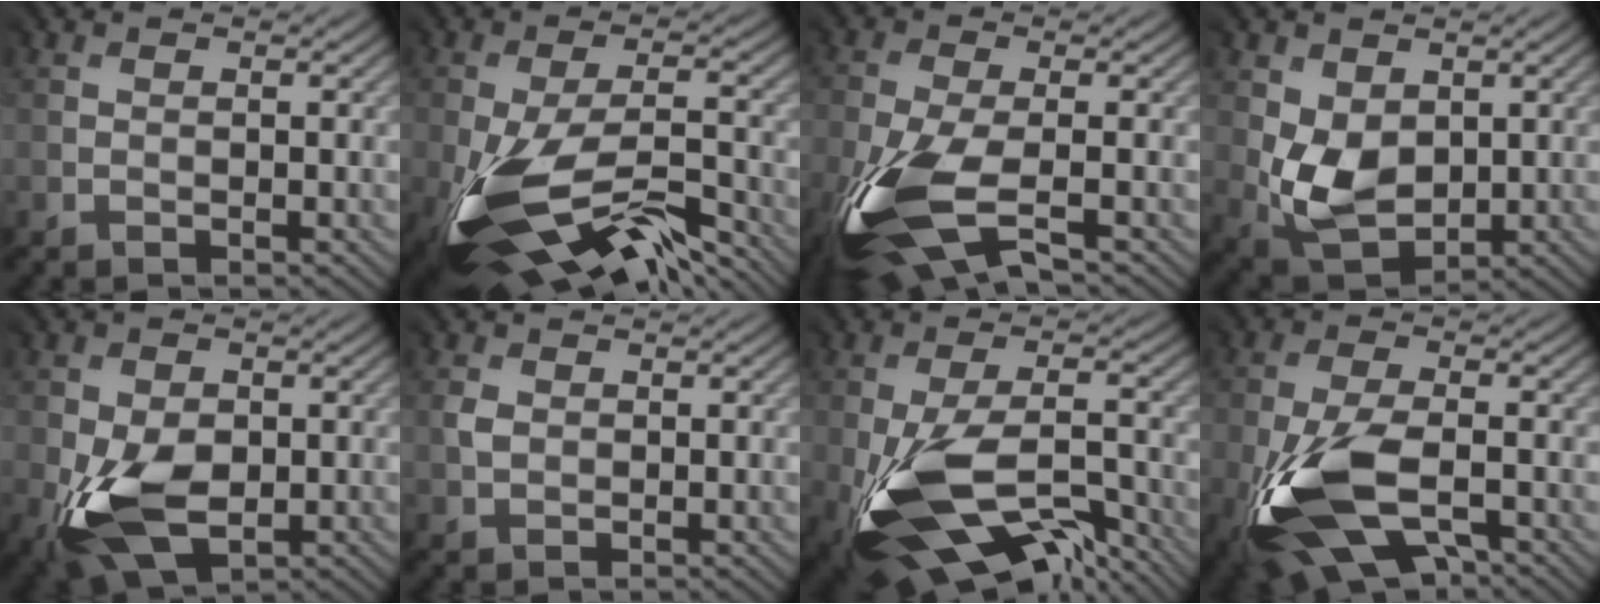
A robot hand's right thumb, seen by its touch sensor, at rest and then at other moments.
{"total": 13.5, "force": [-7.9, 4.9, 9.9], "torque": [-0.226, -0.041, -0.132]}
{"total": 10.7, "force": [-5.2, 3.7, 8.6], "torque": [-0.222, -0.023, -0.106]}
{"total": 6.7, "force": [0.8, 5.1, 4.3], "torque": [-0.114, -0.008, 0.019]}
{"total": 8.0, "force": [-2.1, 5.3, 5.6], "torque": [-0.139, -0.024, -0.039]}
{"total": 1.4, "force": [0.3, 1.3, 0.3], "torque": [-0.006, -0.001, 0.005]}
{"total": 14.1, "force": [-6.6, 6.2, 10.7], "torque": [-0.237, -0.028, -0.110]}
{"total": 11.7, "force": [-4.9, 5.5, 9.1], "torque": [-0.222, -0.018, -0.099]}